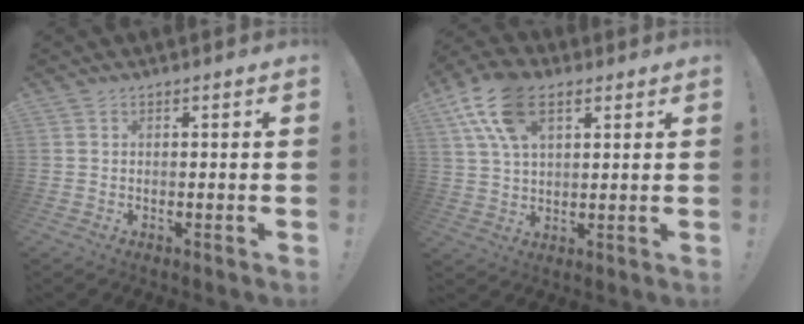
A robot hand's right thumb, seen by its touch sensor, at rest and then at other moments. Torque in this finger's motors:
{"motor_torque": [-0.29, 1.41, 0.51, 0.44, 0.00]}